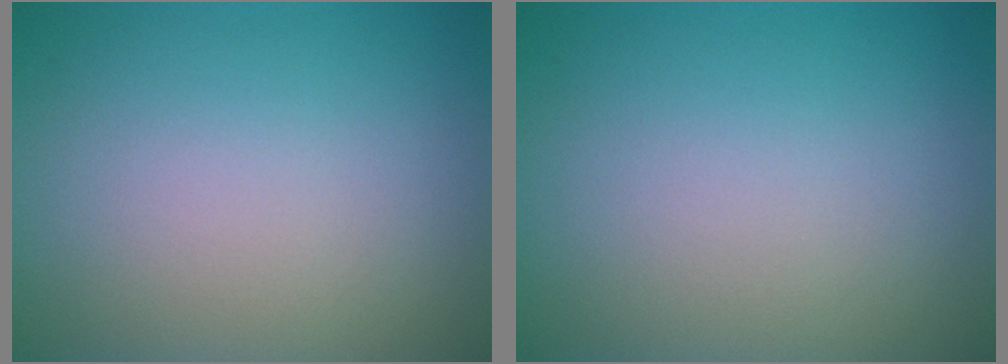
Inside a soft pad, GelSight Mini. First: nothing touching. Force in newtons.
{"total": 0.0}